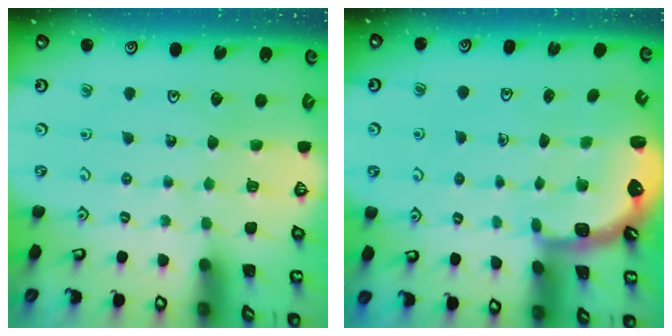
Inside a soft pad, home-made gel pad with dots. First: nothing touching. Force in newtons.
{"total": 2.3, "press": 2.0, "slide": 1.2}